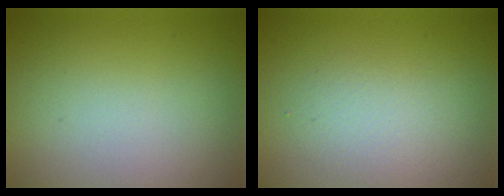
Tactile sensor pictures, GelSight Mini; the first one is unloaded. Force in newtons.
{"total": 2.0, "press": 2.0, "slide": 0.1}